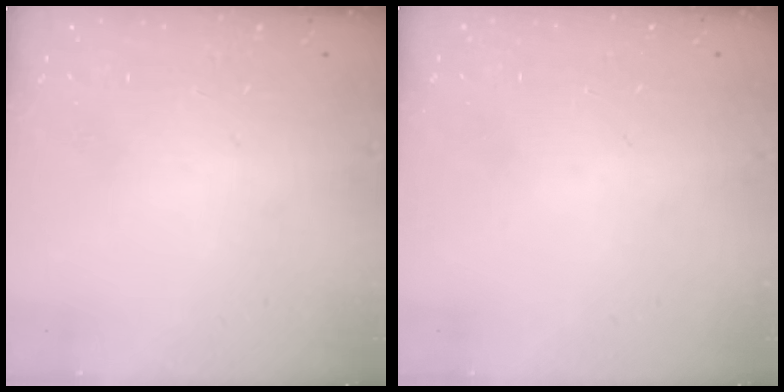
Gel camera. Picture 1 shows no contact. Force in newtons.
{"total": 1.4, "press": 1.4, "slide": 0.1}